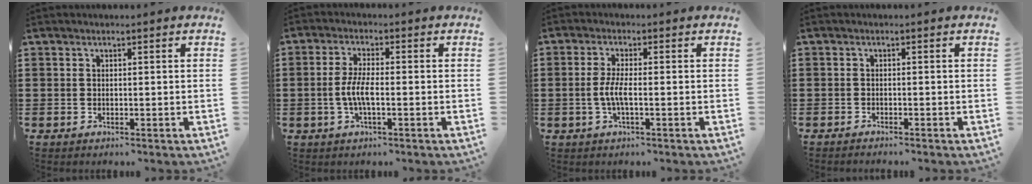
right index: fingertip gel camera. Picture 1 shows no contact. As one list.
[{"total": 4.5, "force": [-1.0, 1.1, 4.2], "torque": [-0.103, -0.007, -0.028]}, {"total": 3.8, "force": [-0.8, 0.6, 3.7], "torque": [-0.088, -0.008, -0.024]}, {"total": 0.8, "force": [-0.8, -0.1, 0.1], "torque": [-0.003, -0.002, -0.016]}]